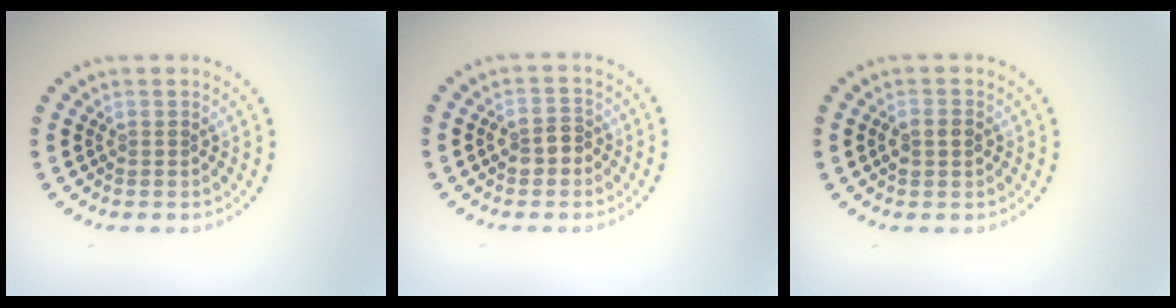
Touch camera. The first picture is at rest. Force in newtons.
{"total": 2.1, "press": 2.1, "slide": 0.4}
{"total": 1.3, "press": 1.3, "slide": 0.1}